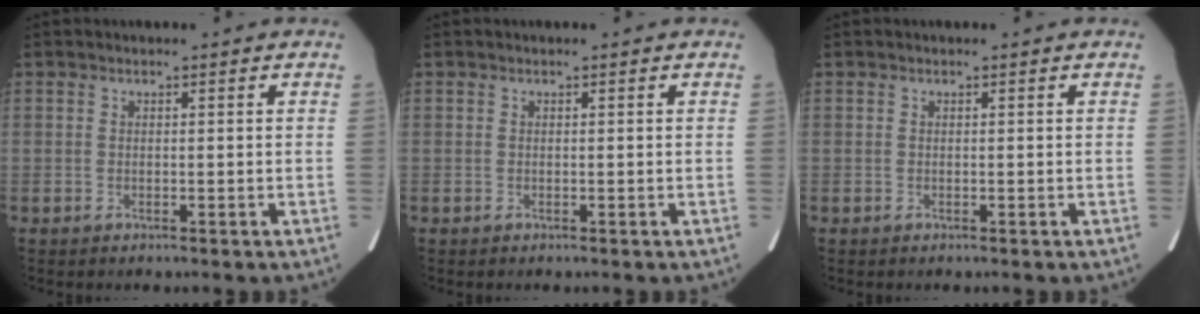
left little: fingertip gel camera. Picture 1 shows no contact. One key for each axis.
{"total": 0.0}
{"total": 0.0}